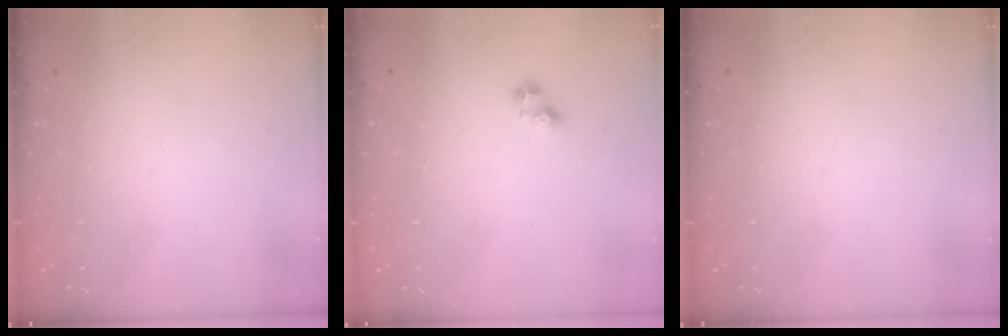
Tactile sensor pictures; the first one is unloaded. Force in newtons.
{"total": 2.1, "press": 2.1, "slide": 0.3}
{"total": 0.0}